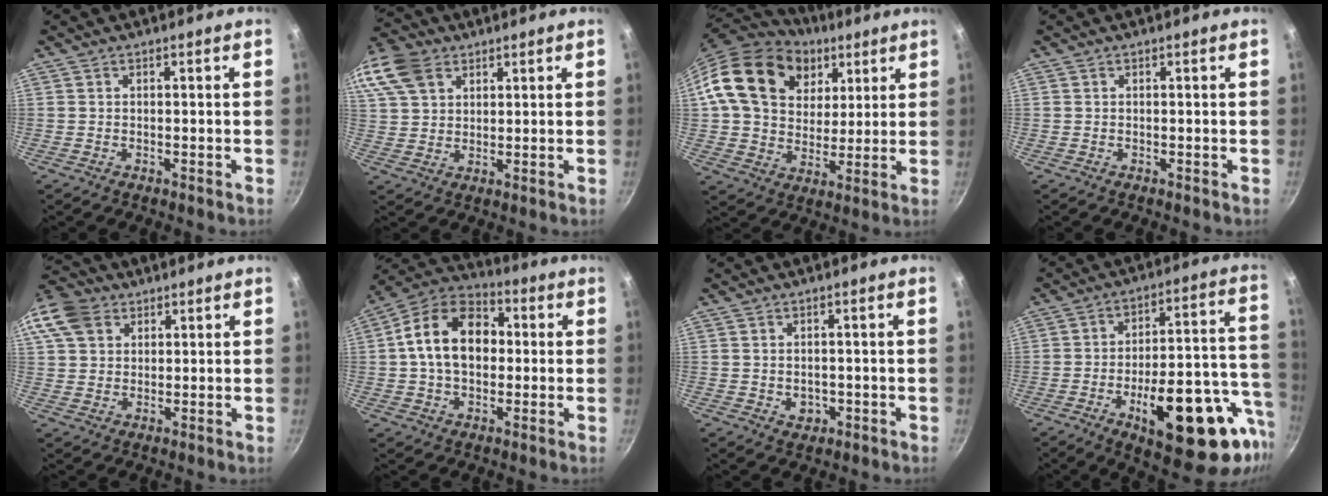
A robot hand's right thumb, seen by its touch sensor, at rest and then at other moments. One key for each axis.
{"total": 14.9, "fx": 7.5, "fy": 10.4, "fz": 7.6, "tx": -0.177, "ty": 0.017, "tz": 0.144}
{"total": 21.0, "fx": 8.0, "fy": 15.9, "fz": 11.2, "tx": -0.174, "ty": -0.006, "tz": 0.139}
{"total": 0.0}
{"total": 13.3, "fx": 5.6, "fy": 10.2, "fz": 6.3, "tx": -0.132, "ty": 0.017, "tz": 0.101}
{"total": 15.5, "fx": 1.2, "fy": 10.9, "fz": 11.0, "tx": -0.151, "ty": 0.030, "tz": 0.004}
{"total": 2.9, "fx": -0.6, "fy": 2.4, "fz": 1.6, "tx": -0.017, "ty": 0.003, "tz": 0.000}
{"total": 25.2, "fx": -9.3, "fy": 9.9, "fz": 21.3, "tx": -0.260, "ty": 0.033, "tz": -0.121}